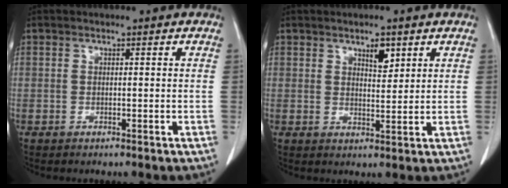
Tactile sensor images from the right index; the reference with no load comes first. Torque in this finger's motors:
{"motor_torque": [0.20, 0.19, 0.07, 0.03]}